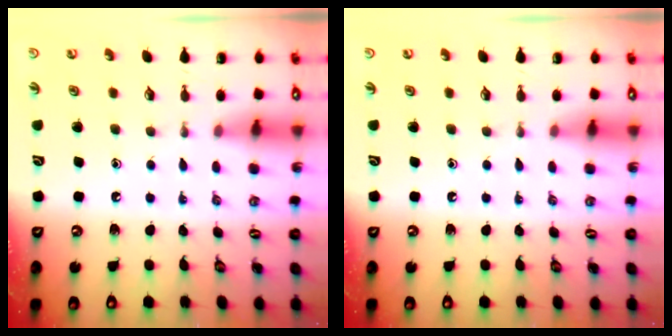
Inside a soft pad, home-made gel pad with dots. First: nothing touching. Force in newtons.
{"total": 0.0}